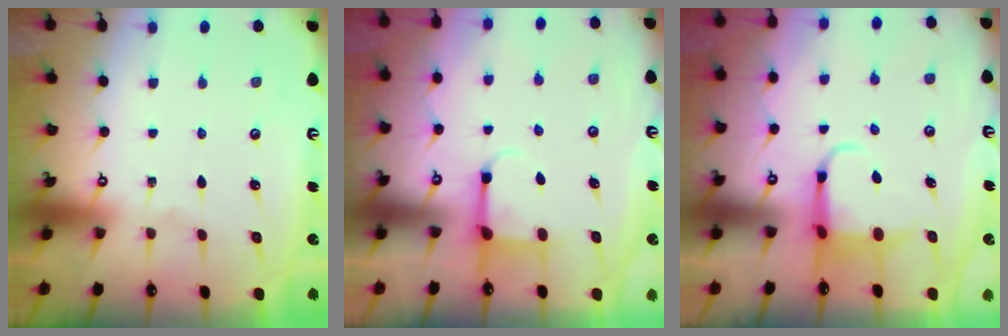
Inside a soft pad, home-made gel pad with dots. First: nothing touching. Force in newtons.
{"total": 4.1, "press": 4.0, "slide": 0.6}
{"total": 5.3, "press": 5.3, "slide": 0.5}